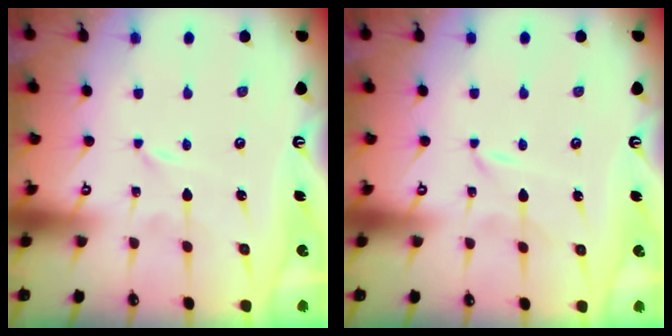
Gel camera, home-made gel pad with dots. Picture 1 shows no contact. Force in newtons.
{"total": 1.5, "press": 1.4, "slide": 0.2}